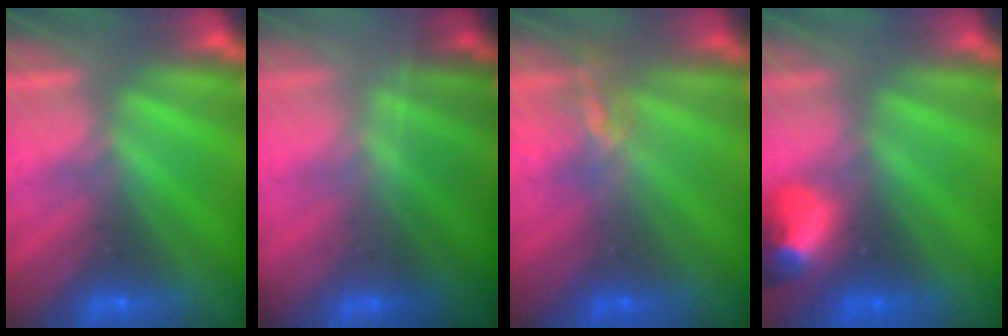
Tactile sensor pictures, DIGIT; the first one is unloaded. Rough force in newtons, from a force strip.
{"total": 1.8}
{"total": 4.9}
{"total": 5.5}